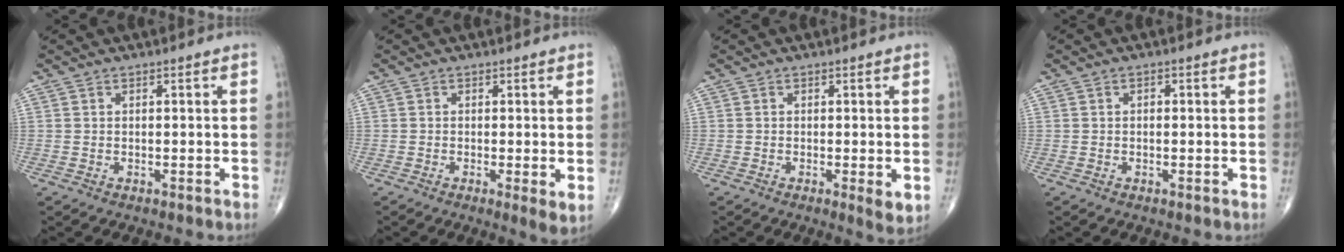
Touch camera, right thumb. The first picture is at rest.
{"total": 3.2, "force": [-0.4, 0.6, 3.1], "torque": [-0.056, -0.014, -0.012]}
{"total": 3.2, "force": [-0.5, 0.7, 3.0], "torque": [-0.049, -0.012, -0.011]}
{"total": 0.8, "force": [0.1, 0.4, 0.7], "torque": [-0.009, 0.002, -0.001]}